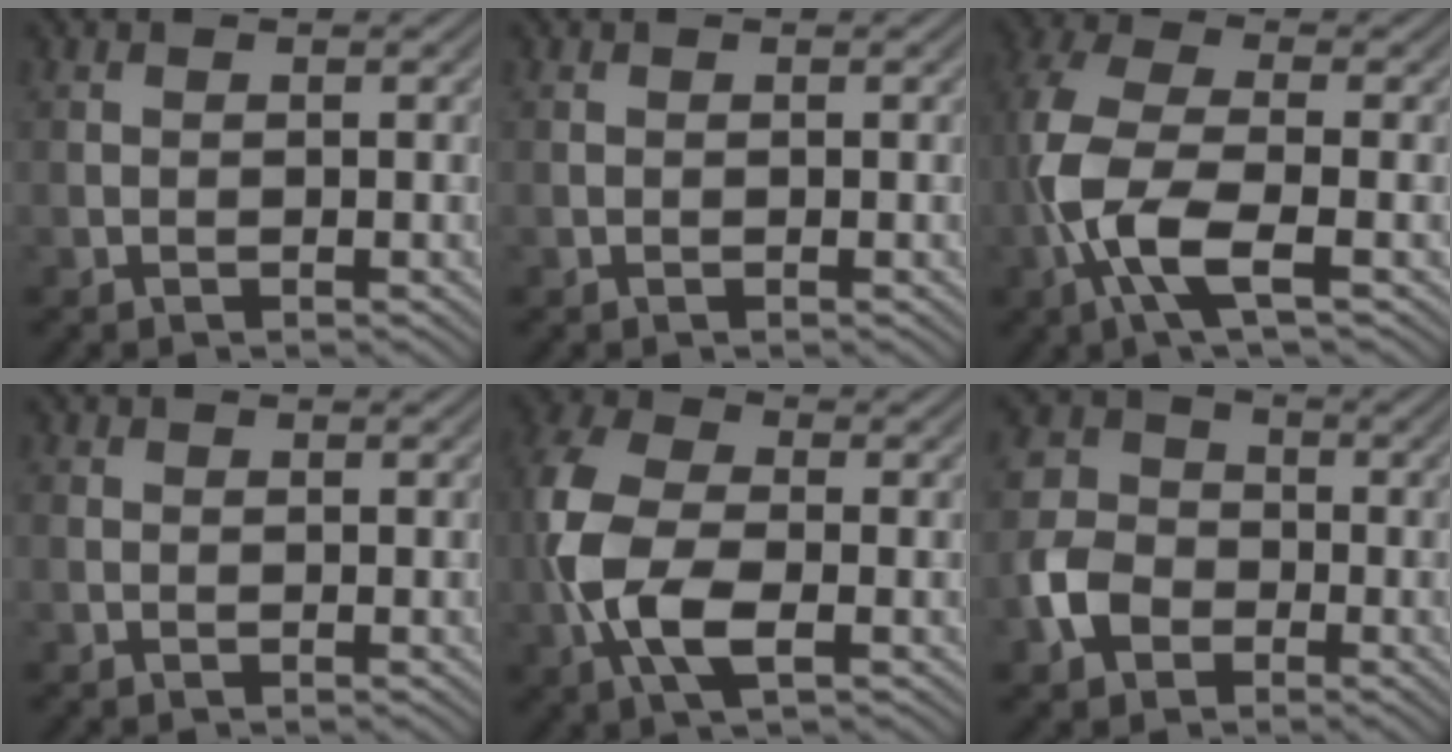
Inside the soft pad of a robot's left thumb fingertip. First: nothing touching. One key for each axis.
{"total": 0.0}
{"total": 8.8, "fx": -2.5, "fy": 3.1, "fz": 7.8, "tx": -0.188, "ty": 0.008, "tz": -0.066}
{"total": 0.6, "fx": -0.2, "fy": 0.5, "fz": 0.2, "tx": -0.002, "ty": -0.005, "tz": -0.003}
{"total": 9.6, "fx": -2.0, "fy": 4.9, "fz": 8.0, "tx": -0.198, "ty": 0.002, "tz": -0.052}
{"total": 6.2, "fx": -2.4, "fy": 4.9, "fz": 3.0, "tx": -0.077, "ty": -0.001, "tz": -0.062}